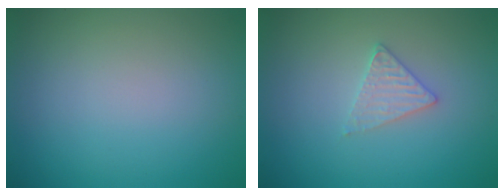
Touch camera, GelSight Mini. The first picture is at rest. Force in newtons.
{"total": 1.8, "press": 1.8, "slide": 0.3}